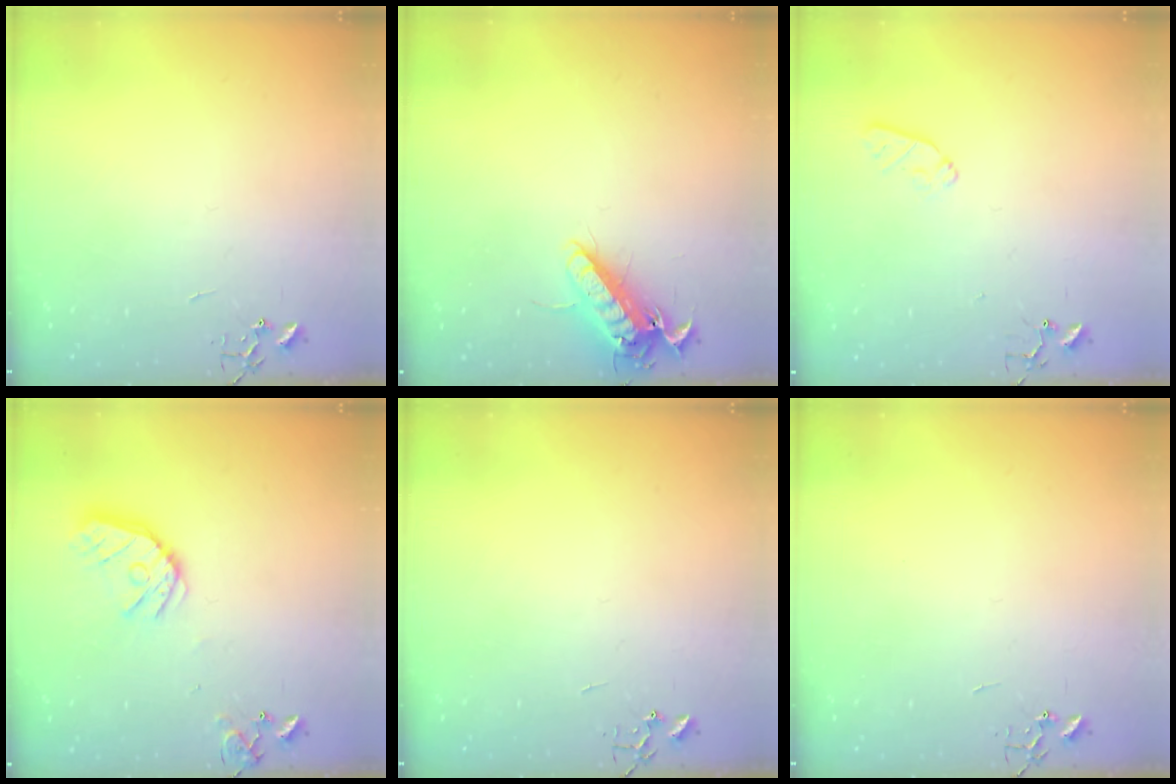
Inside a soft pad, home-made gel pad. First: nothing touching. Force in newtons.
{"total": 12.8, "press": 12.7, "slide": 1.8}
{"total": 5.9, "press": 5.8, "slide": 0.8}
{"total": 14.4, "press": 14.3, "slide": 1.9}
{"total": 0.0}
{"total": 0.0}